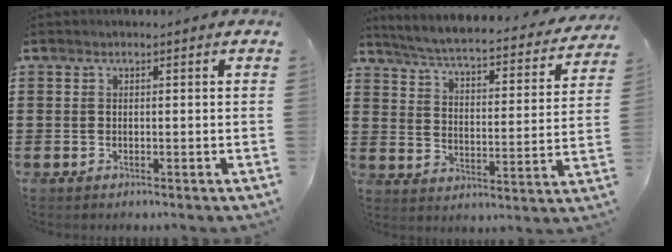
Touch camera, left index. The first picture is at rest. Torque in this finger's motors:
{"motor_torque": [1.07, -1.07, 0.34, 0.10]}